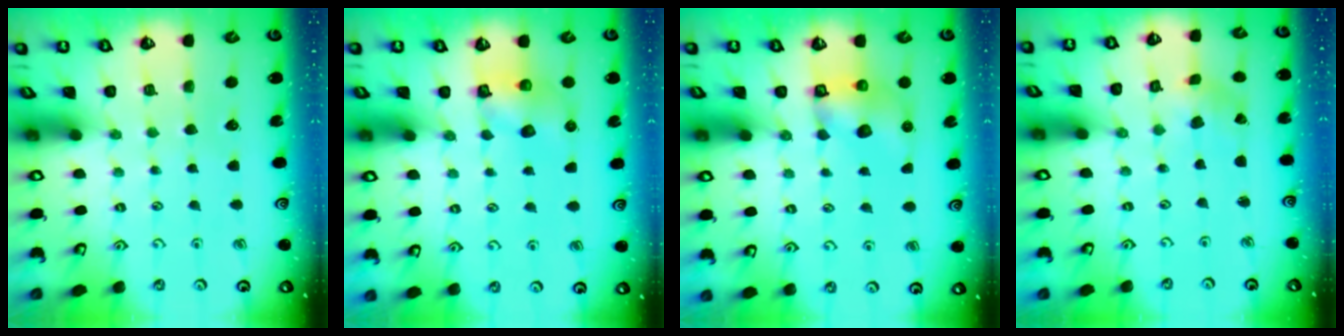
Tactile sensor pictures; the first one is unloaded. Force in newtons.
{"total": 7.8, "press": 7.8, "slide": 0.4}
{"total": 6.8, "press": 6.8, "slide": 0.2}
{"total": 0.0}